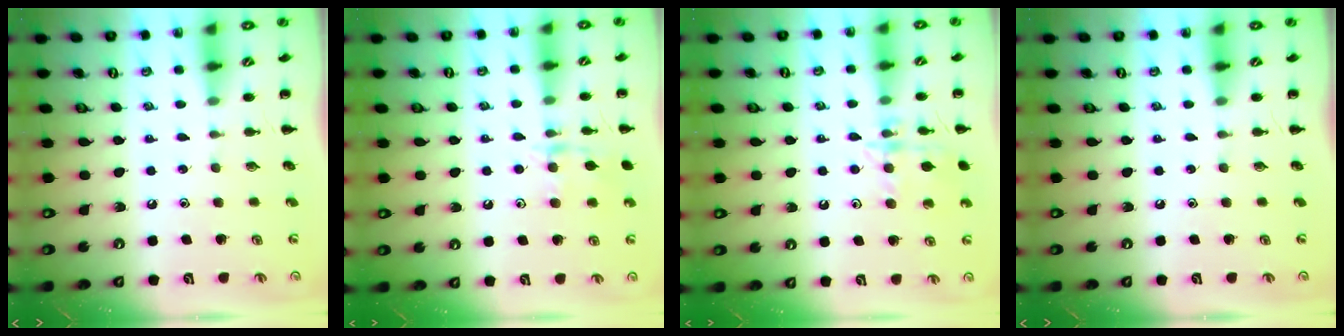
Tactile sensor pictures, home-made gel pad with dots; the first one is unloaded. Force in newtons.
{"total": 10.7, "press": 10.7, "slide": 0.6}
{"total": 13.8, "press": 13.7, "slide": 0.9}
{"total": 0.0}